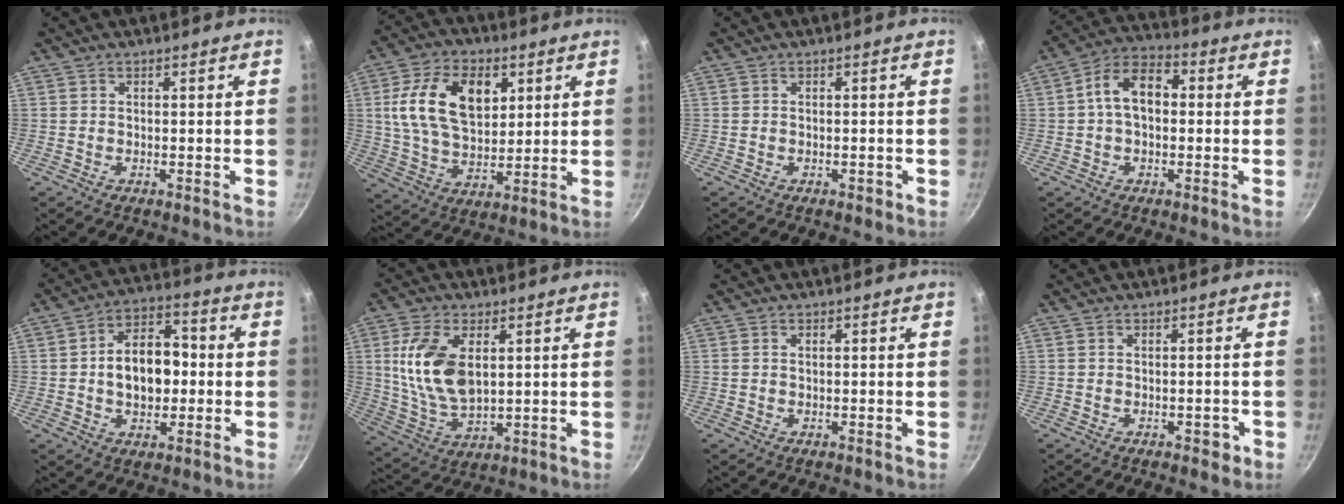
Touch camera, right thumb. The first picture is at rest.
{"total": 17.0, "force": [4.8, 10.9, 12.2], "torque": [-0.198, -0.006, 0.082]}
{"total": 0.9, "force": [-0.5, 0.4, 0.6], "torque": [-0.005, 0.005, -0.005]}
{"total": 9.9, "force": [0.7, 6.4, 7.5], "torque": [-0.103, 0.033, -0.004]}
{"total": 12.9, "force": [-0.3, 8.8, 9.5], "torque": [-0.112, 0.028, -0.013]}
{"total": 13.9, "force": [3.0, 8.0, 11.0], "torque": [-0.202, -0.019, 0.068]}
{"total": 0.6, "force": [0.2, 0.4, 0.5], "torque": [-0.007, 0.003, 0.003]}
{"total": 2.1, "force": [-1.0, 1.2, 1.4], "torque": [-0.004, 0.013, -0.008]}